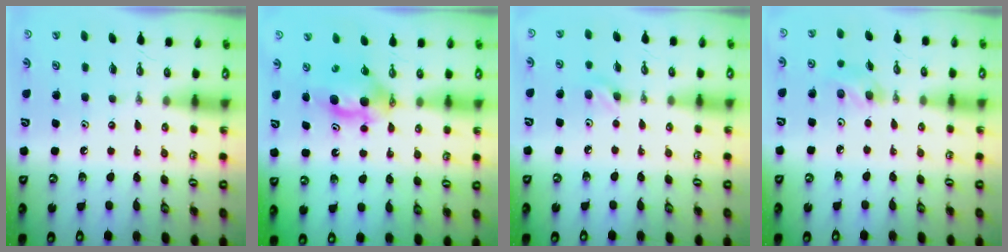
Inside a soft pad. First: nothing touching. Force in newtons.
{"total": 5.8, "press": 5.6, "slide": 1.2}
{"total": 5.7, "press": 5.5, "slide": 1.6}
{"total": 4.6, "press": 4.6, "slide": 0.4}